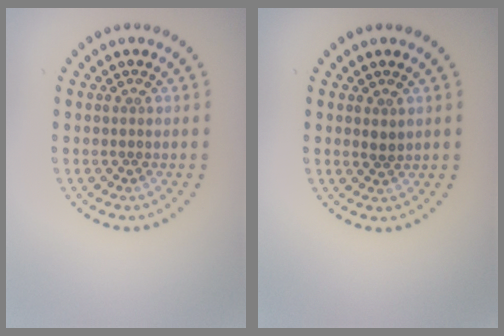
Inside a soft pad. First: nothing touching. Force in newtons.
{"total": 0.8, "press": 0.7, "slide": 0.4}